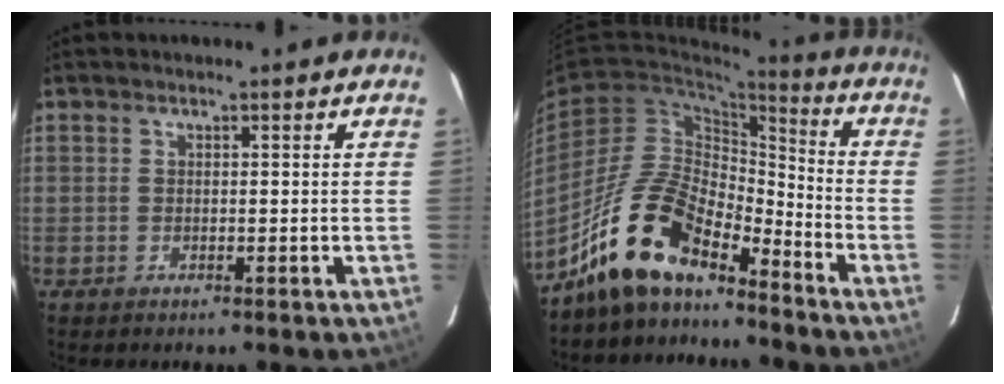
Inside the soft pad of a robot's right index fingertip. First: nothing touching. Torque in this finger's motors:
{"motor_torque": [0.75, -0.97, 1.05, 0.21]}